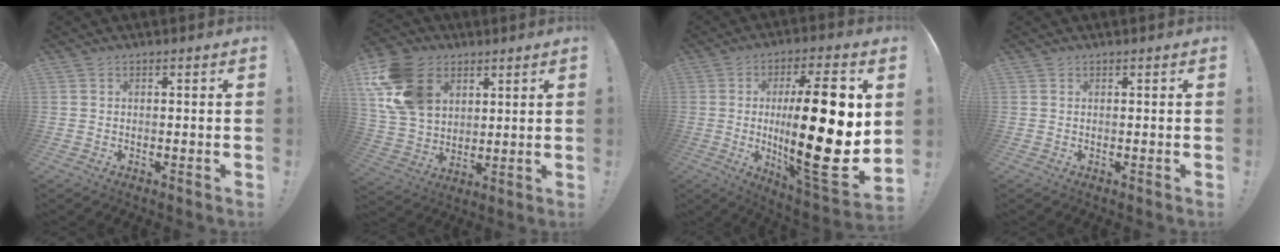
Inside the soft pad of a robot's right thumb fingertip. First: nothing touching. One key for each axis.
{"total": 18.9, "fx": 7.5, "fy": 13.9, "fz": 10.4, "tx": -0.196, "ty": -0.028, "tz": 0.148}
{"total": 27.2, "fx": 1.0, "fy": 6.8, "fz": 26.3, "tx": -0.433, "ty": -0.020, "tz": 0.019}
{"total": 0.0}